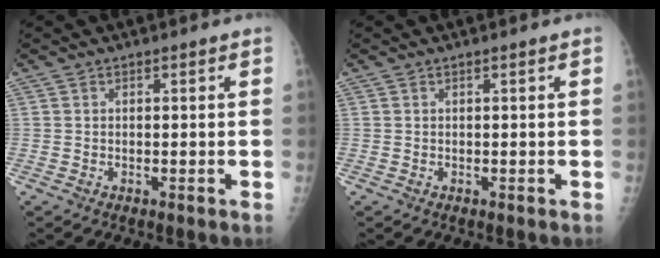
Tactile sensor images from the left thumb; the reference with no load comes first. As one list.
[{"total": 0.0}]